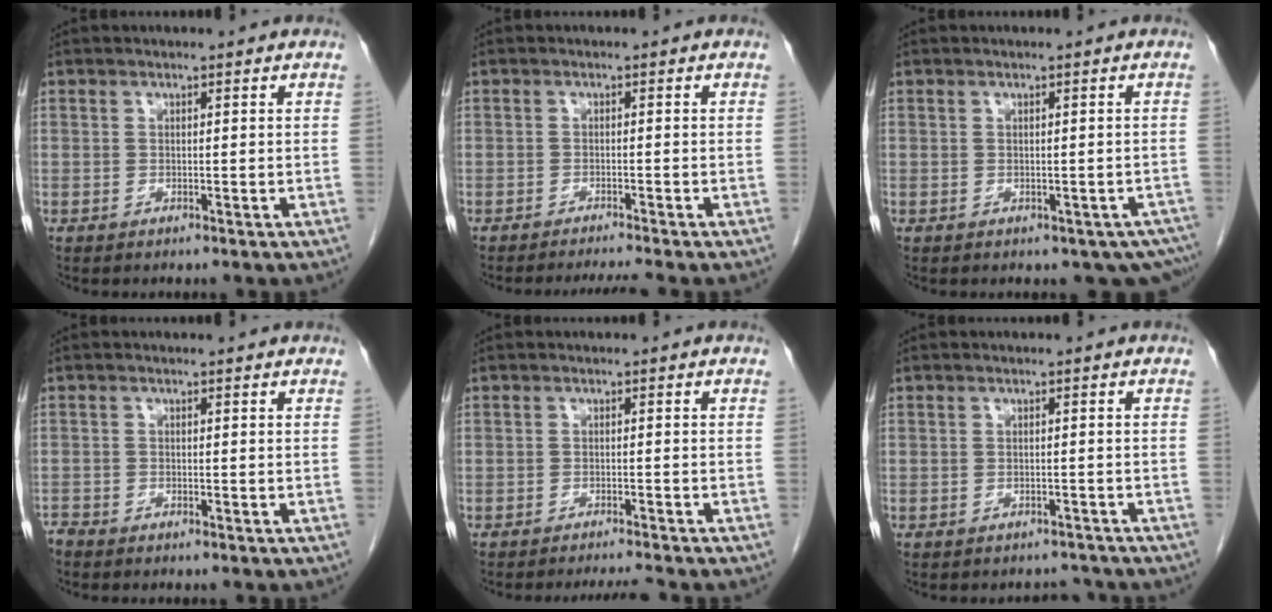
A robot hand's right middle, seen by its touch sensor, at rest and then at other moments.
{"total": 3.7, "force": [-3.3, -1.2, 1.2], "torque": [-0.018, -0.011, -0.051]}
{"total": 4.8, "force": [-3.2, 2.9, 2.2], "torque": [-0.001, 0.005, -0.035]}
{"total": 1.2, "force": [-1.2, 0.0, 0.3], "torque": [0.000, -0.001, -0.024]}
{"total": 3.7, "force": [-3.4, -1.0, 0.9], "torque": [-0.014, -0.010, -0.050]}
{"total": 3.5, "force": [-3.2, 1.2, -0.1], "torque": [0.003, 0.002, -0.041]}